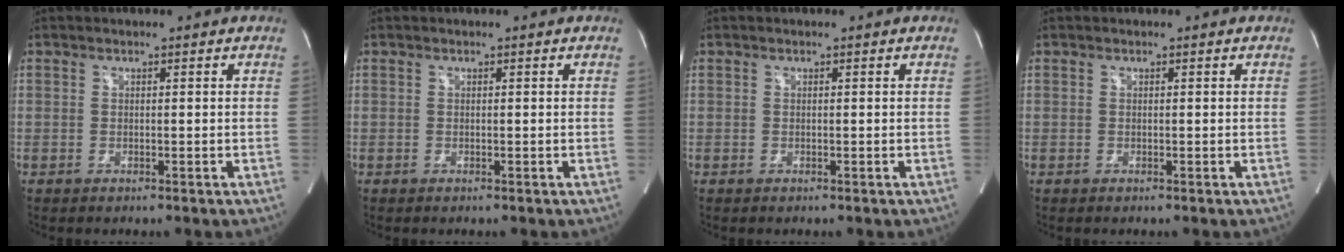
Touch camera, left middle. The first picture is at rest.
{"total": 0.0}
{"total": 0.0}
{"total": 0.0}